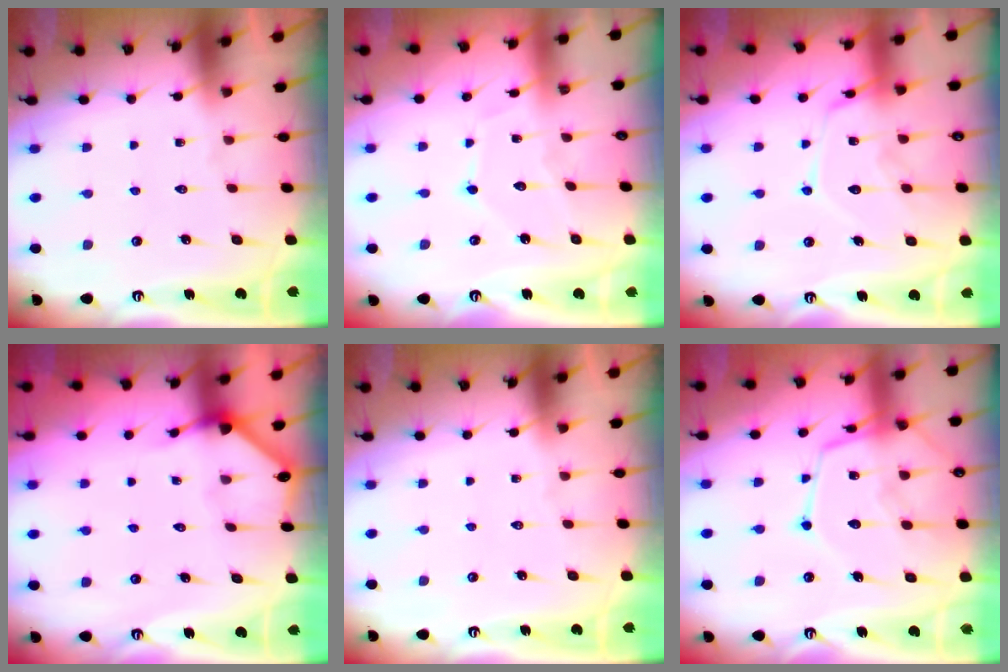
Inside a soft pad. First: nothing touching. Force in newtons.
{"total": 7.6, "press": 7.6, "slide": 0.3}
{"total": 14.5, "press": 14.4, "slide": 1.4}
{"total": 2.7, "press": 2.7, "slide": 0.1}
{"total": 0.0}
{"total": 15.5, "press": 15.4, "slide": 1.7}